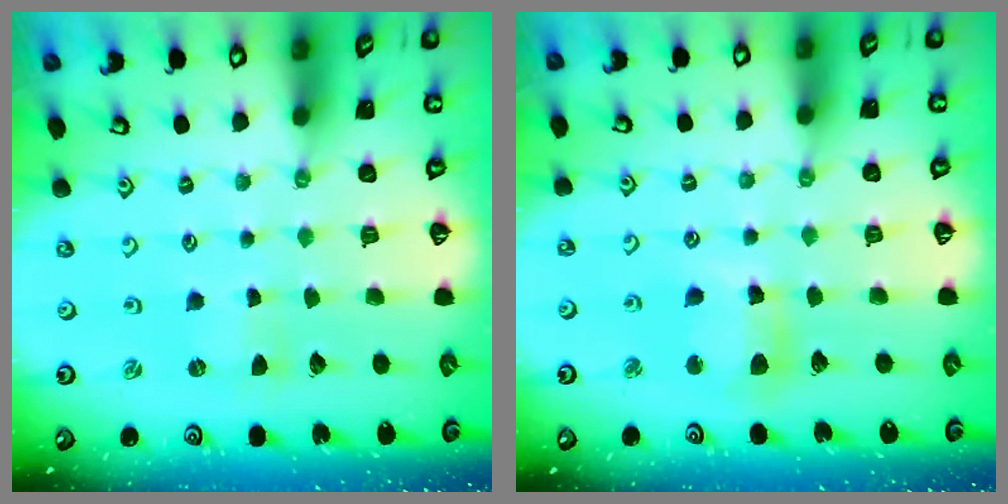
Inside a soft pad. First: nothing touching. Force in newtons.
{"total": 9.9, "press": 9.8, "slide": 1.0}